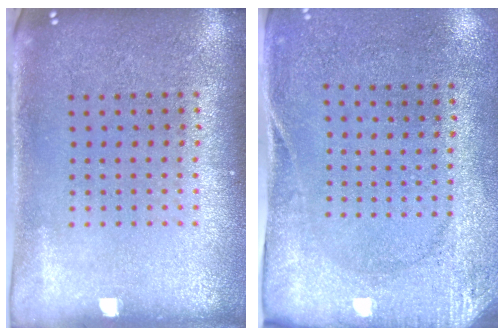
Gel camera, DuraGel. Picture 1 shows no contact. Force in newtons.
{"total": 2.7, "press": 2.1, "slide": 1.7}